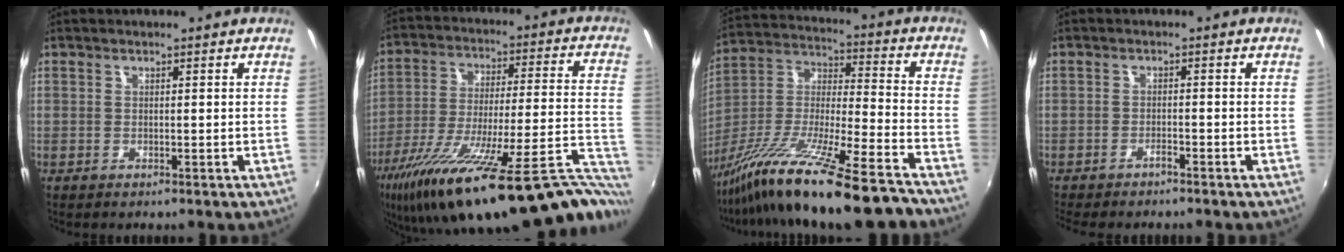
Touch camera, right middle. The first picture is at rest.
{"total": 34.1, "force": [-24.7, 4.6, 23.1], "torque": [-0.334, -0.096, -0.366]}
{"total": 22.3, "force": [-16.8, 1.3, 14.5], "torque": [-0.259, -0.042, -0.291]}
{"total": 2.1, "force": [-1.9, 0.2, 1.0], "torque": [-0.030, -0.008, -0.038]}